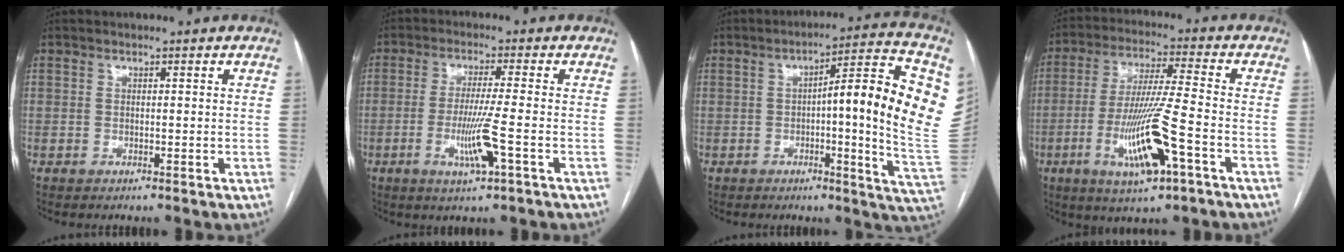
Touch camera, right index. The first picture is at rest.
{"total": 7.0, "force": [-2.3, -0.5, 6.6], "torque": [-0.126, -0.016, -0.043]}
{"total": 18.0, "force": [2.6, 0.4, 17.8], "torque": [-0.198, 0.021, 0.028]}
{"total": 13.7, "force": [-5.1, 0.8, 12.7], "torque": [-0.255, -0.016, -0.090]}